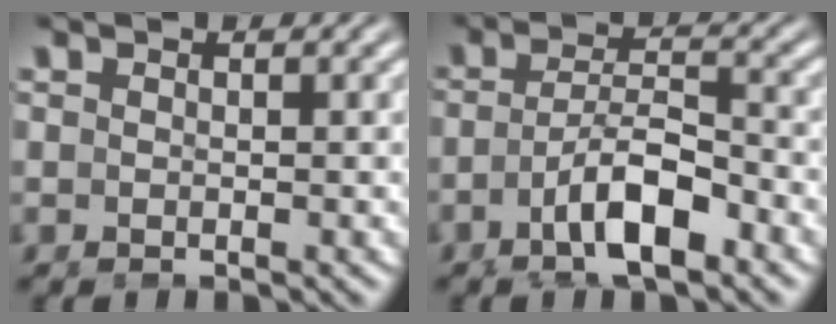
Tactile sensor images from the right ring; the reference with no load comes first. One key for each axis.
{"total": 5.2, "fx": -2.0, "fy": 2.5, "fz": 4.1, "tx": -0.067, "ty": -0.020, "tz": -0.022}